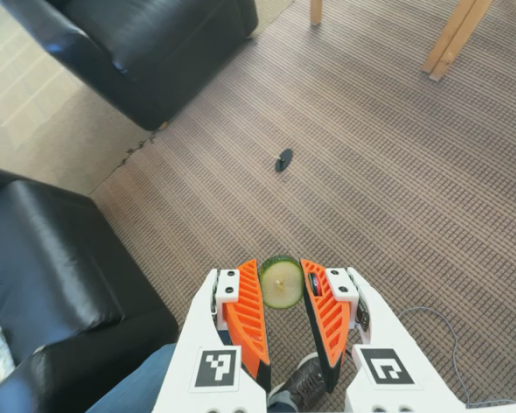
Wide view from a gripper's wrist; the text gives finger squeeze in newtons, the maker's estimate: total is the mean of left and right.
{"total": 9.4, "left": 9.4, "right": 9.5}